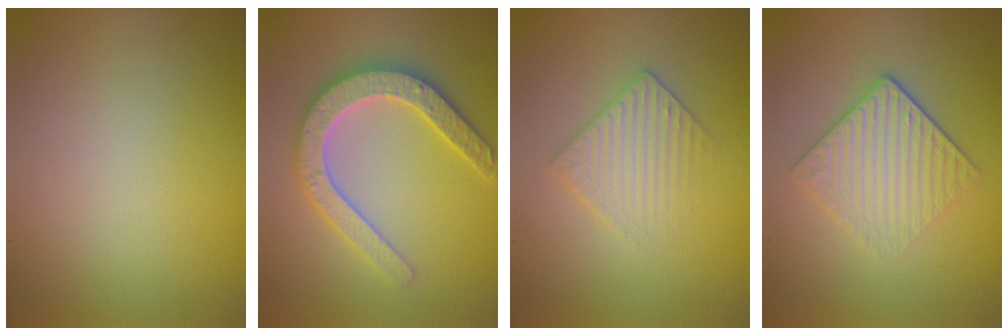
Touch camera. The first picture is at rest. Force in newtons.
{"total": 5.2, "press": 5.1, "slide": 1.0}
{"total": 3.0, "press": 2.9, "slide": 0.6}
{"total": 3.8, "press": 3.2, "slide": 2.1}